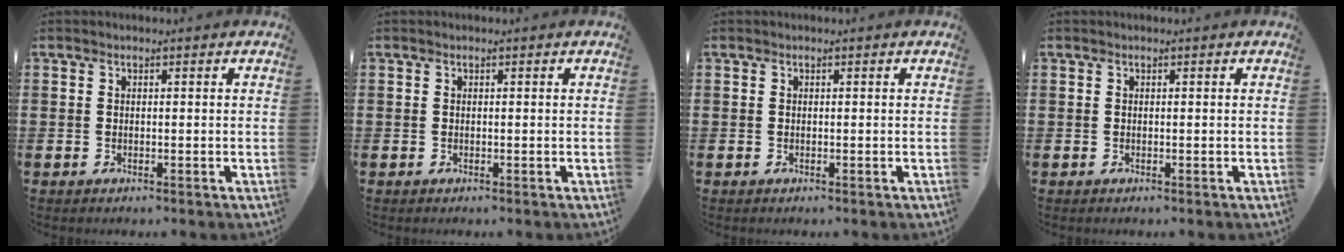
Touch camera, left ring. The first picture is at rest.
{"total": 0.0}
{"total": 0.0}
{"total": 0.0}